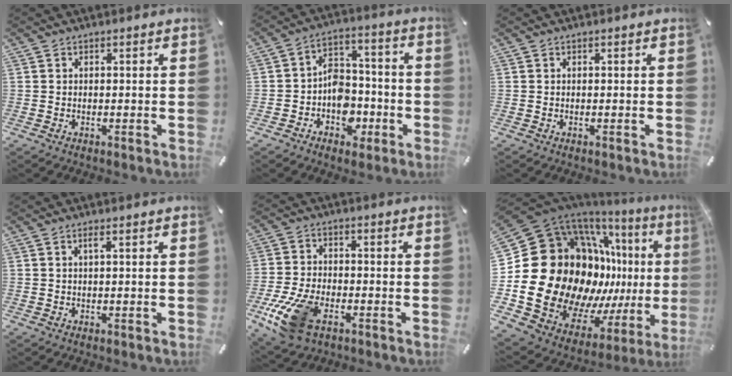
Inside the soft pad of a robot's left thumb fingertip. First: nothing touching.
{"total": 9.8, "force": [-3.8, 8.1, 4.0], "torque": [-0.054, 0.031, -0.061]}
{"total": 0.0}
{"total": 1.4, "force": [0.3, 0.1, 1.4], "torque": [-0.028, 0.001, 0.004]}
{"total": 13.6, "force": [-6.3, 7.7, 9.3], "torque": [-0.199, 0.018, -0.110]}
{"total": 28.1, "force": [1.4, 21.8, 17.6], "torque": [-0.299, -0.083, 0.091]}